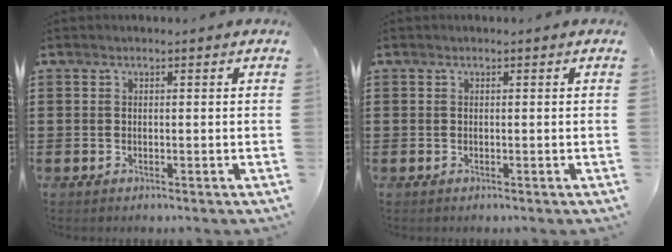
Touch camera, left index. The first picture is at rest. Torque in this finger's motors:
{"motor_torque": [0.02, -0.01, -0.02, -0.01]}